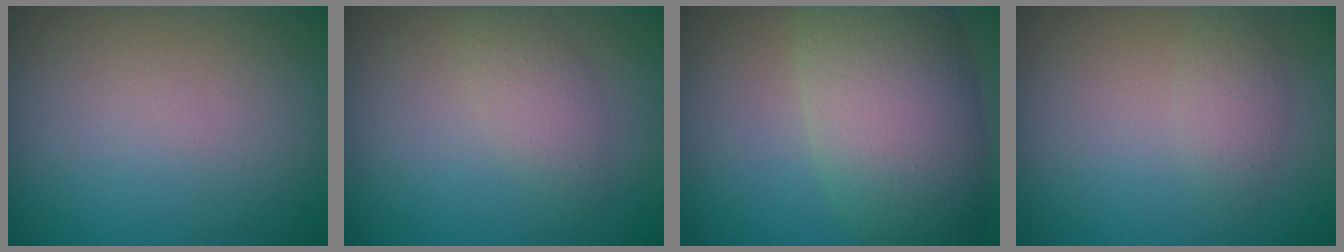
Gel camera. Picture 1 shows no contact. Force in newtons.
{"total": 2.2, "press": 2.2, "slide": 0.1}
{"total": 9.6, "press": 9.6, "slide": 0.4}
{"total": 1.6, "press": 1.6, "slide": 0.1}